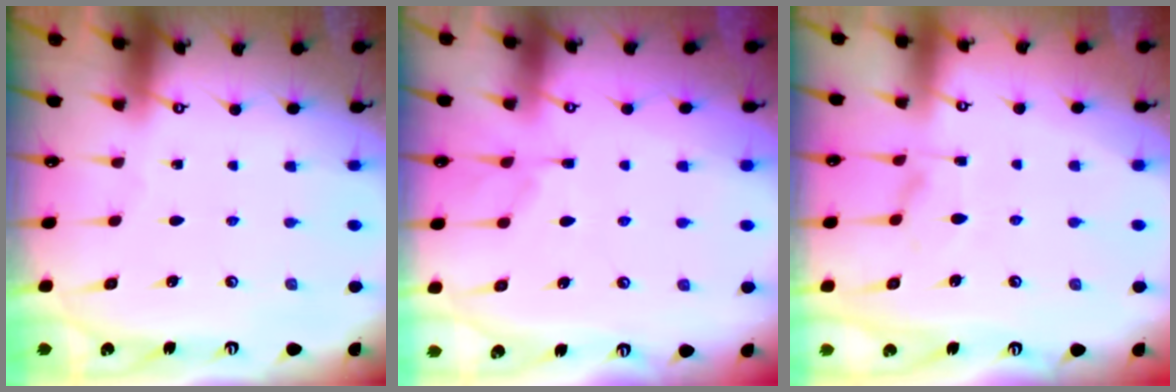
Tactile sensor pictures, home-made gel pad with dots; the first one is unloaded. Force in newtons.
{"total": 1.7, "press": 0.7, "slide": 1.5}
{"total": 3.2, "press": 2.9, "slide": 1.2}